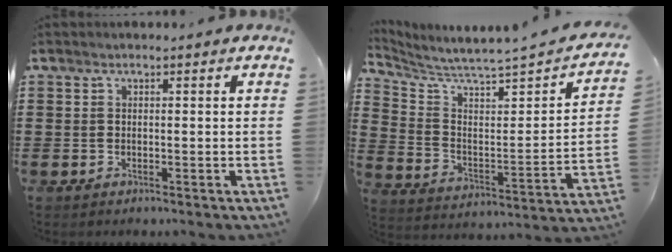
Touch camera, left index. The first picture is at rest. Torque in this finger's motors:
{"motor_torque": [0.15, 0.33, -0.24, -0.04]}